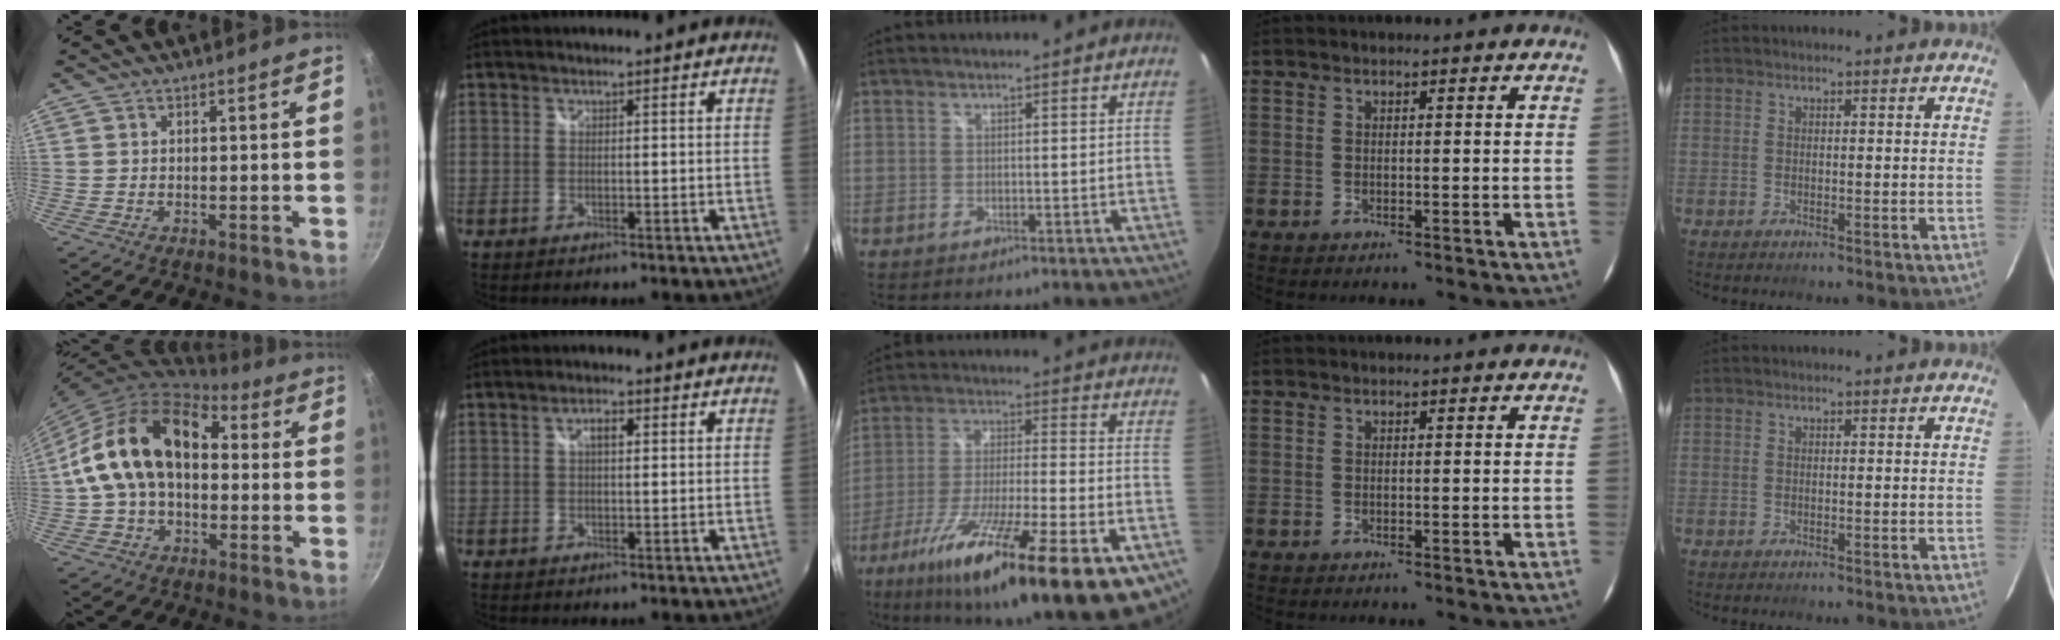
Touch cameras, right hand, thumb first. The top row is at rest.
{"thumb": {"total": 17.6, "force": [1.1, 11.8, 12.9], "torque": [-0.199, 0.045, 0.006]}, "index": {"total": 2.3, "force": [0.6, 1.0, 2.0], "torque": [-0.035, 0.007, 0.007]}, "middle": {"total": 28.3, "force": [-16.5, 5.1, 22.4], "torque": [-0.369, -0.059, -0.262]}}